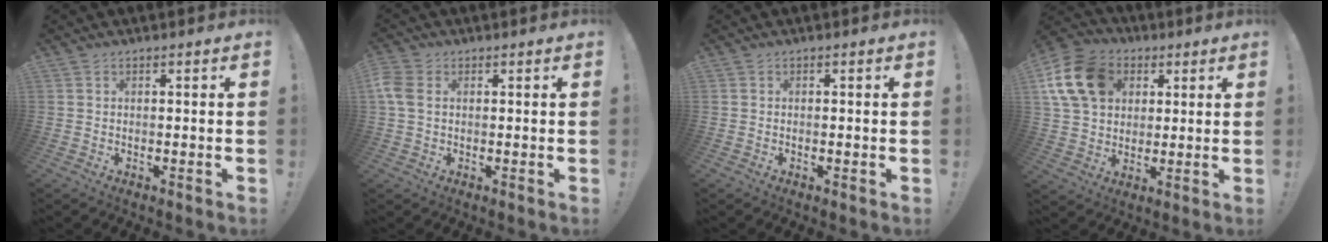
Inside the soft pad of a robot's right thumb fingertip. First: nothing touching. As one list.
[{"total": 4.7, "force": [0.8, 3.4, 3.2], "torque": [-0.077, 0.005, 0.018]}, {"total": 0.0}, {"total": 16.0, "force": [5.6, 12.5, 8.4], "torque": [-0.152, -0.010, 0.115]}]